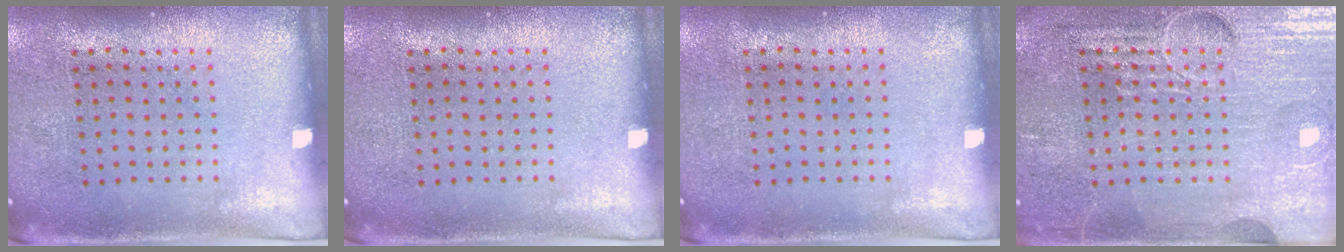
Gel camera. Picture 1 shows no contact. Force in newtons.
{"total": 0.0}
{"total": 0.0}
{"total": 4.0, "press": 4.0, "slide": 0.3}